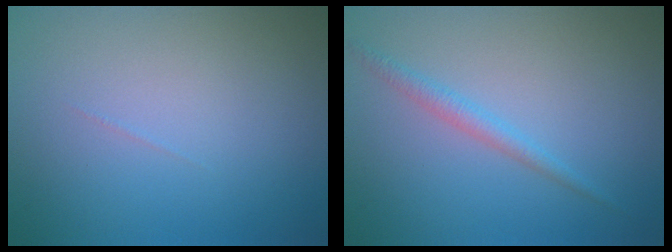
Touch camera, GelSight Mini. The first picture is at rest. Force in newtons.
{"total": 1.5, "press": 1.5, "slide": 0.1}